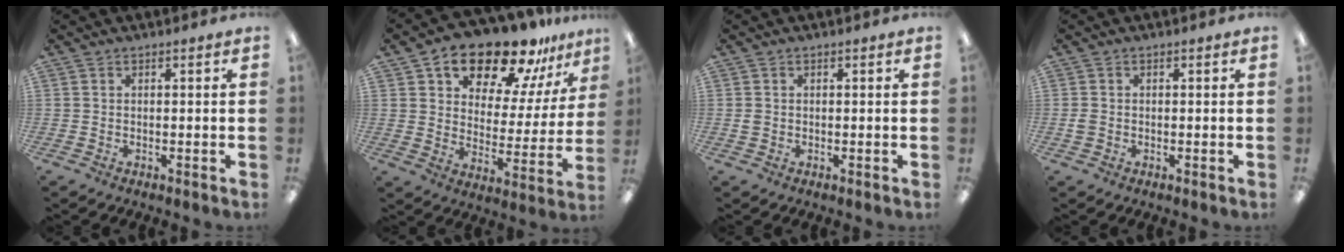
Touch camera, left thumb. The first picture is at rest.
{"total": 18.0, "force": [14.6, 7.4, 7.5], "torque": [-0.120, -0.108, 0.250]}
{"total": 1.0, "force": [0.0, 0.9, 0.4], "torque": [-0.009, 0.004, -0.001]}
{"total": 1.4, "force": [-0.2, 1.2, 0.6], "torque": [-0.011, 0.004, -0.006]}